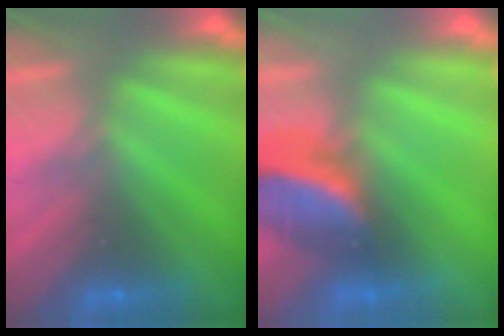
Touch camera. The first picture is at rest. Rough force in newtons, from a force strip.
{"total": 2.5}